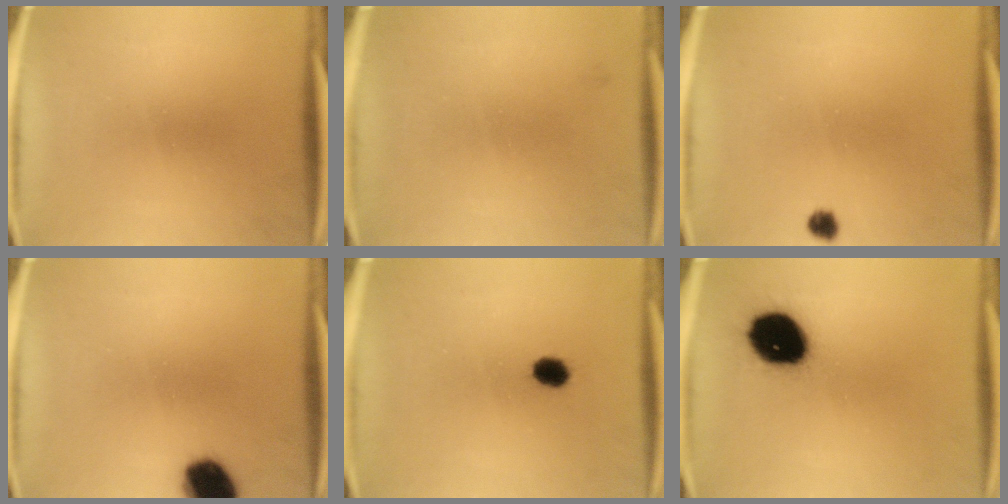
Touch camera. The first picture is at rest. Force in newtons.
{"total": 1.1}
{"total": 1.8}
{"total": 10.6}
{"total": 3.4}
{"total": 16.4}